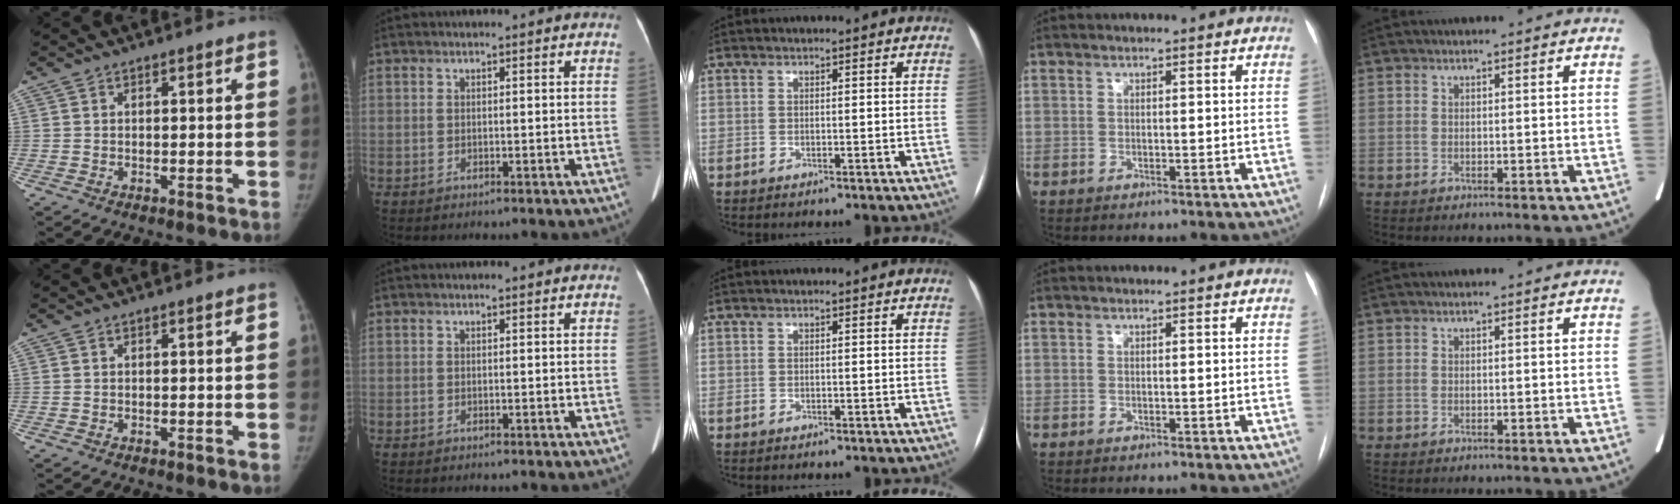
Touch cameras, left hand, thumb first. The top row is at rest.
{}